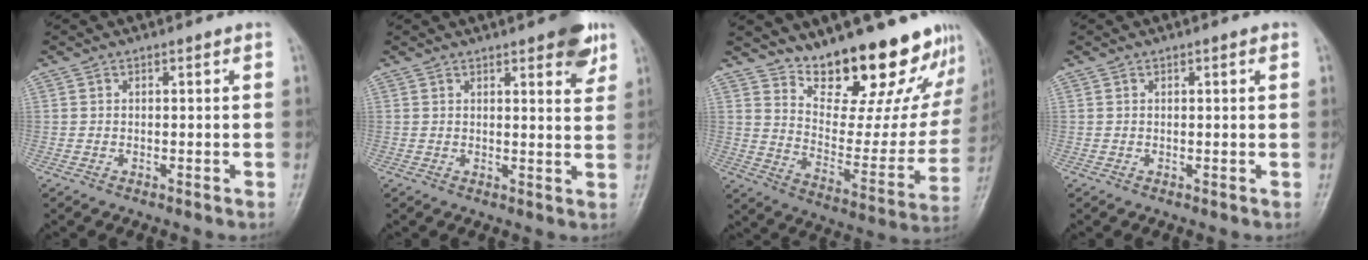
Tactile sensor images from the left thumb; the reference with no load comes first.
{"total": 7.6, "force": [4.5, 2.4, 5.6], "torque": [-0.053, -0.019, 0.054]}
{"total": 21.9, "force": [17.7, 7.7, 10.3], "torque": [-0.100, -0.120, 0.254]}
{"total": 1.0, "force": [0.5, 0.4, 0.8], "torque": [-0.007, 0.000, 0.005]}